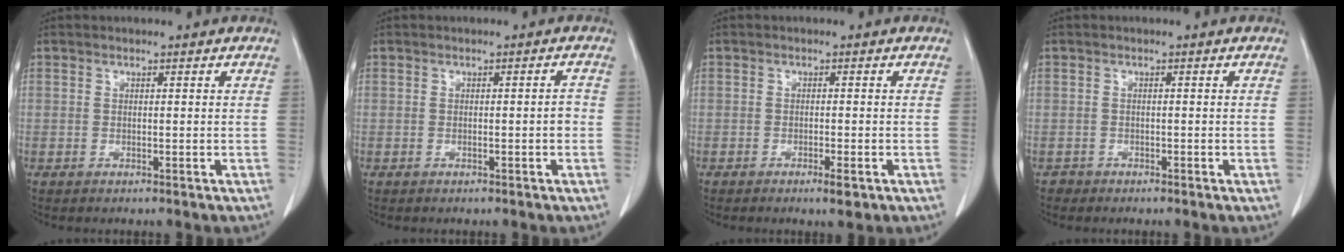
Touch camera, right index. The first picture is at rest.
{"total": 1.4, "force": [-0.5, 0.1, 1.3], "torque": [-0.013, 0.002, -0.008]}
{"total": 2.4, "force": [-1.3, 0.5, 2.0], "torque": [-0.031, -0.003, -0.017]}
{"total": 1.1, "force": [-0.8, 0.7, -0.3], "torque": [0.000, 0.003, -0.018]}